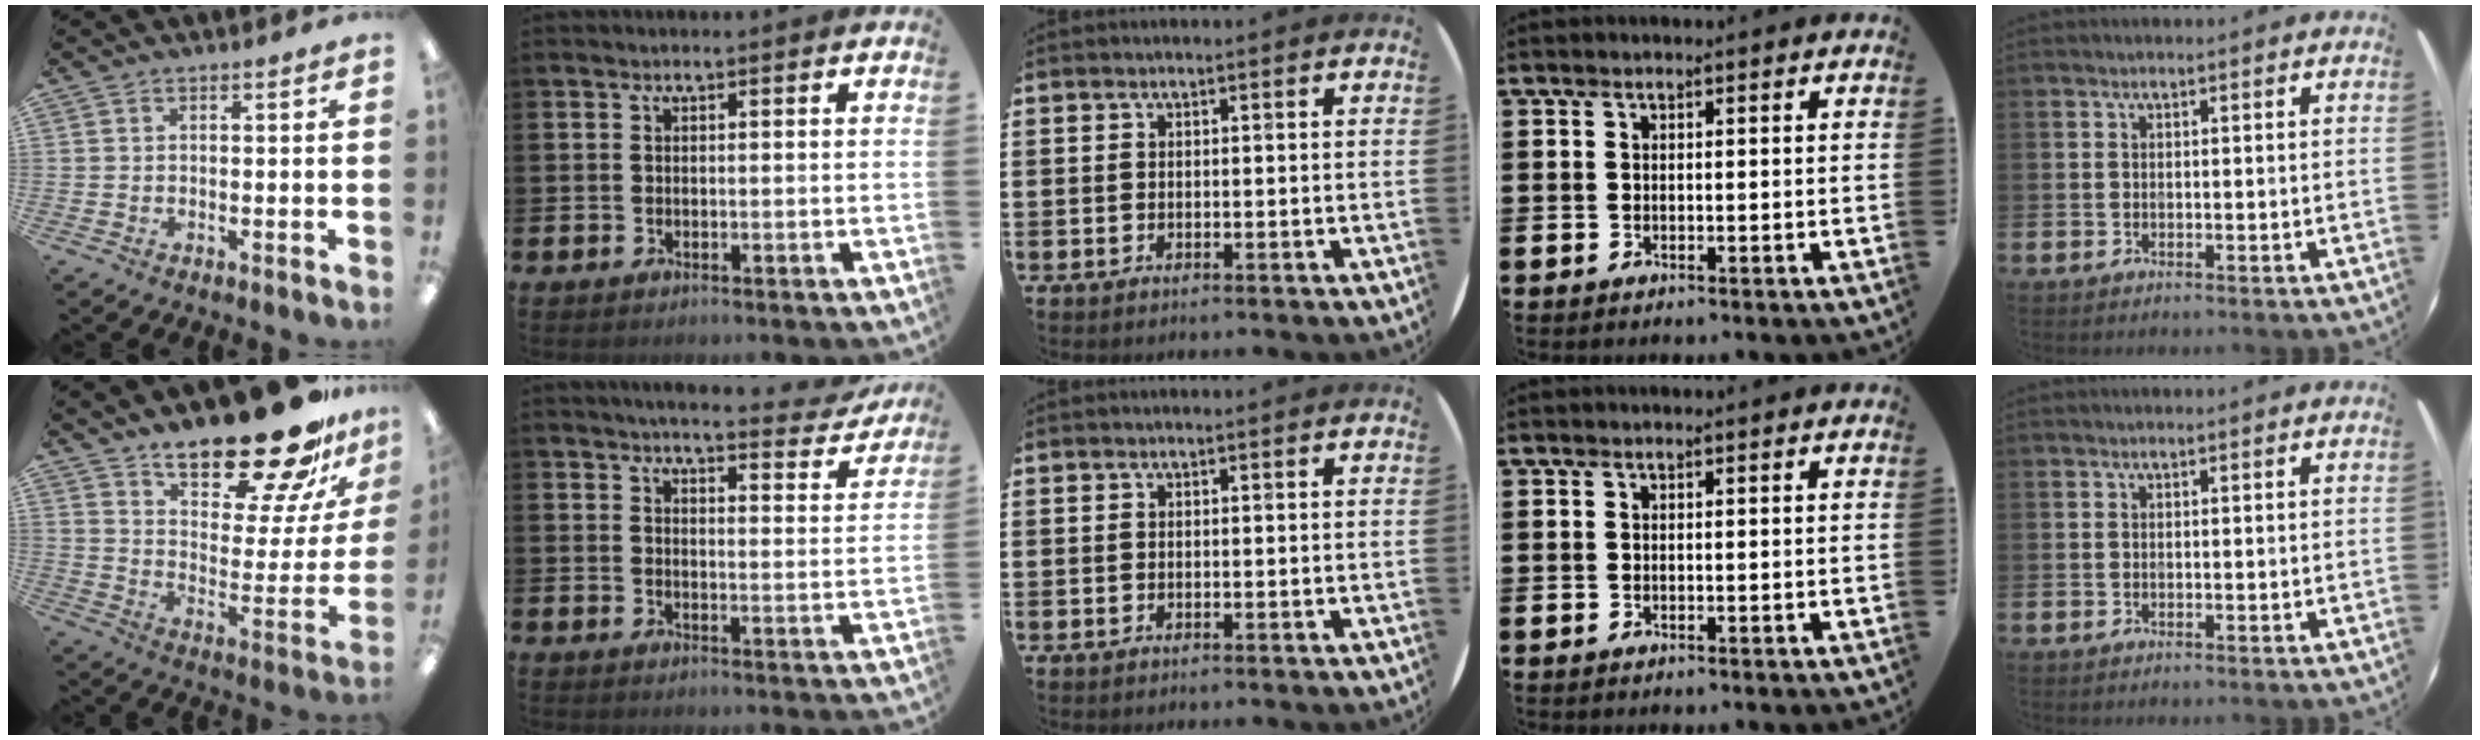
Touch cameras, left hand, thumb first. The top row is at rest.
{"thumb": {"total": 23.3, "force": [18.6, 6.8, 12.2], "torque": [-0.166, -0.135, 0.306]}, "index": {"total": 4.4, "force": [4.3, 0.4, 1.1], "torque": [-0.029, -0.032, 0.070]}}